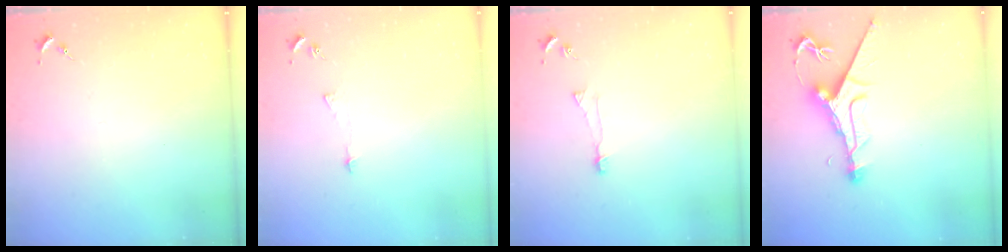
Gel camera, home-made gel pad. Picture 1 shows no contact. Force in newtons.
{"total": 3.2, "press": 3.2, "slide": 0.2}
{"total": 4.8, "press": 4.8, "slide": 0.4}
{"total": 10.5, "press": 10.5, "slide": 0.8}